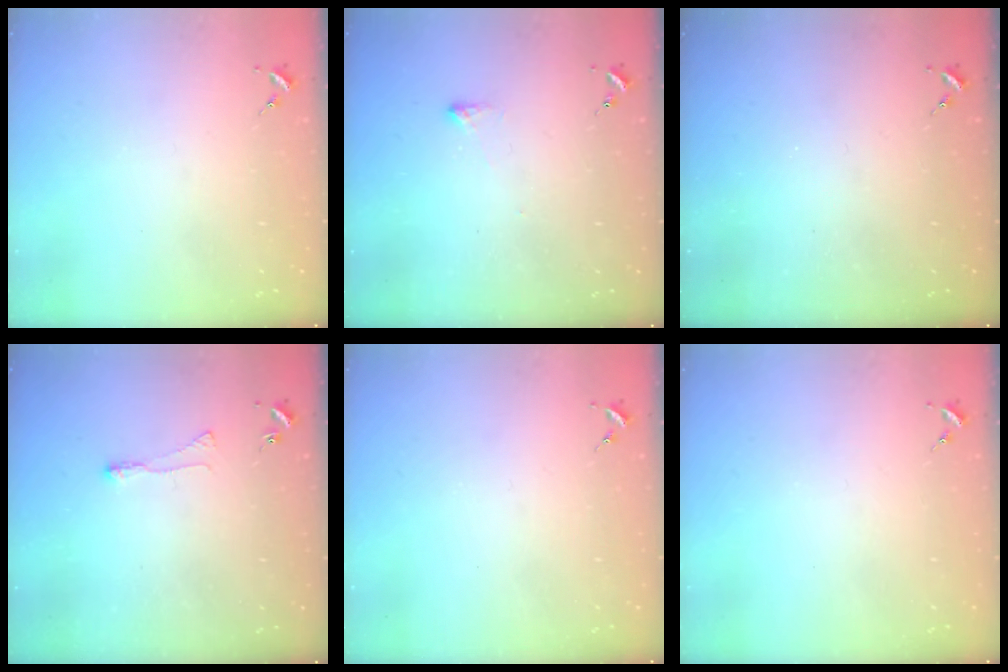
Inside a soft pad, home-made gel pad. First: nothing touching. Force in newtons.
{"total": 2.4, "press": 2.4, "slide": 0.5}
{"total": 0.0}
{"total": 3.0, "press": 2.9, "slide": 0.6}
{"total": 0.0}
{"total": 0.0}